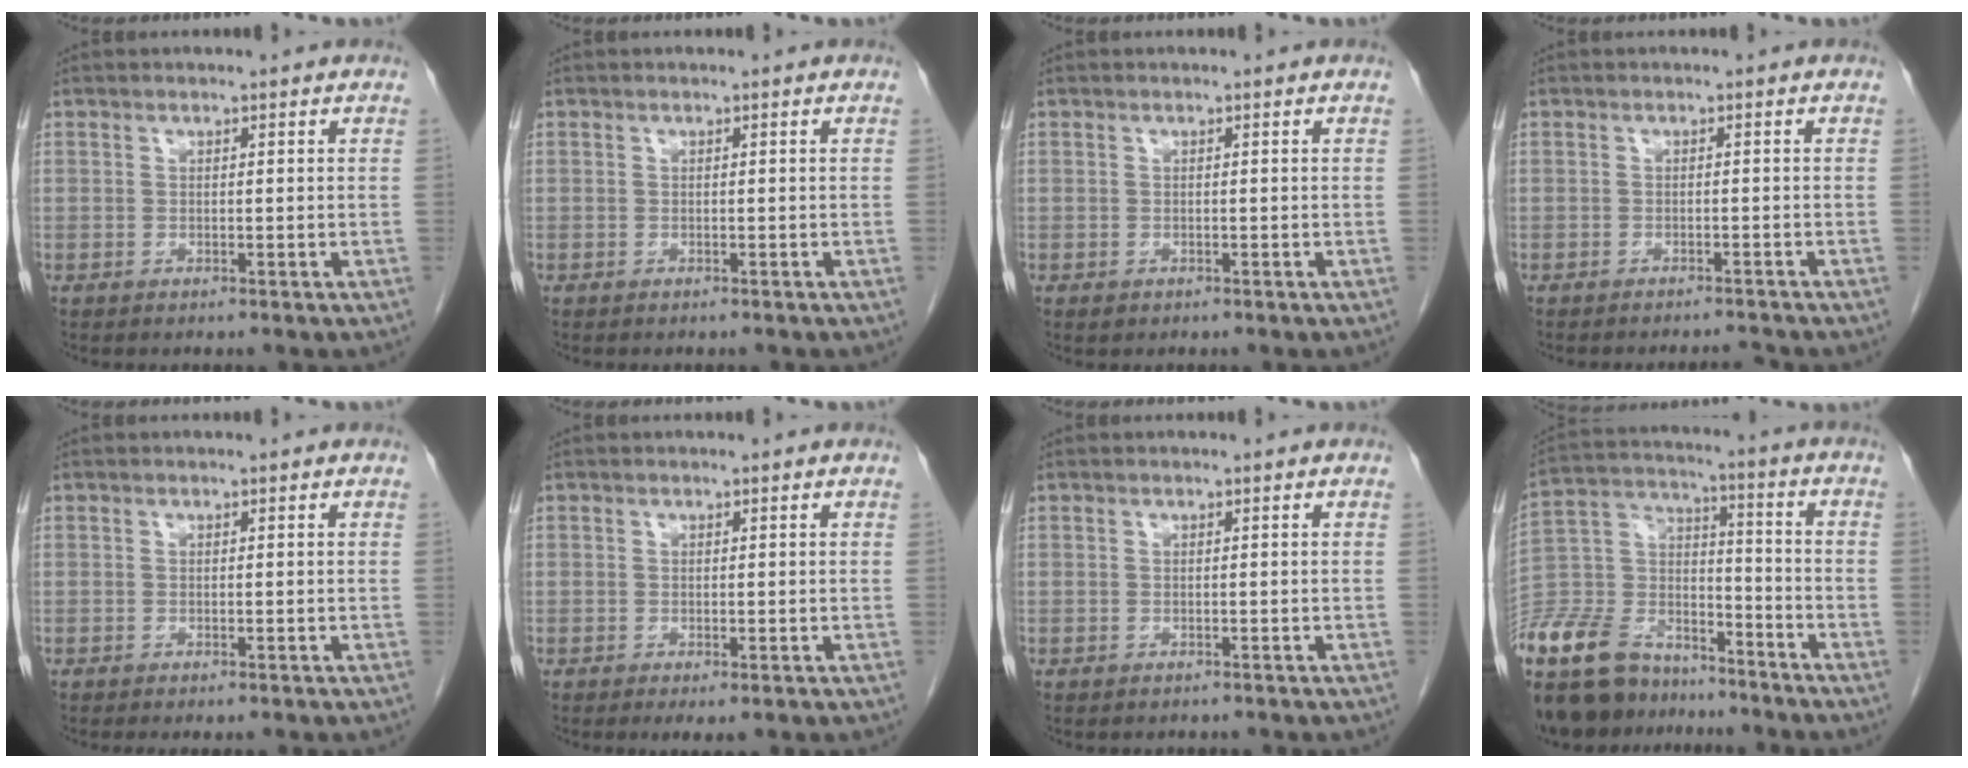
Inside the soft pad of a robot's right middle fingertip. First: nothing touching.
{"total": 0.9, "force": [-0.9, 0.3, 0.2], "torque": [-0.007, -0.001, -0.014]}
{"total": 0.6, "force": [-0.3, 0.4, 0.2], "torque": [-0.006, 0.001, -0.002]}
{"total": 3.0, "force": [-3.0, -0.4, 0.2], "torque": [0.000, -0.008, -0.042]}
{"total": 0.8, "force": [-0.7, 0.0, 0.4], "torque": [-0.012, -0.005, -0.009]}
{"total": 1.4, "force": [-0.7, 0.4, 1.2], "torque": [-0.021, -0.007, -0.005]}
{"total": 0.6, "force": [-0.6, 0.2, 0.1], "torque": [-0.014, -0.003, -0.010]}
{"total": 22.5, "force": [-18.4, 9.4, 8.9], "torque": [-0.242, -0.009, -0.323]}